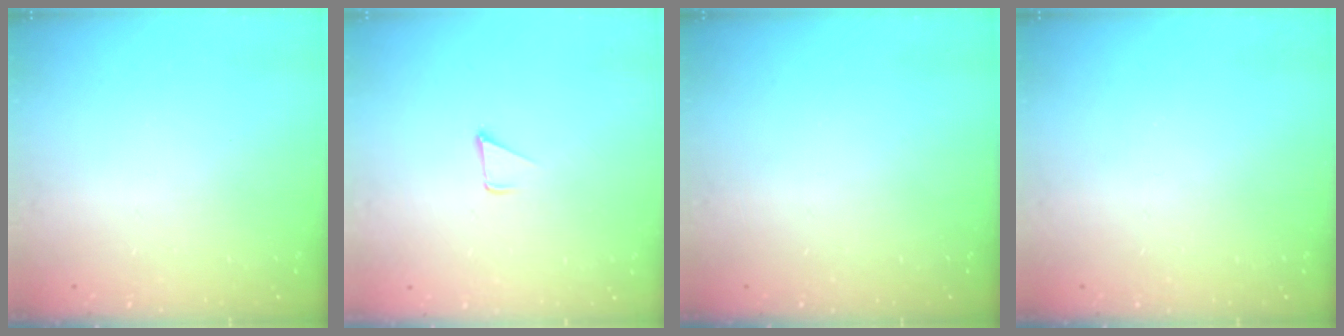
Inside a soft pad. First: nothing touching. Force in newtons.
{"total": 1.7, "press": 1.7, "slide": 0.1}
{"total": 0.0}
{"total": 0.0}